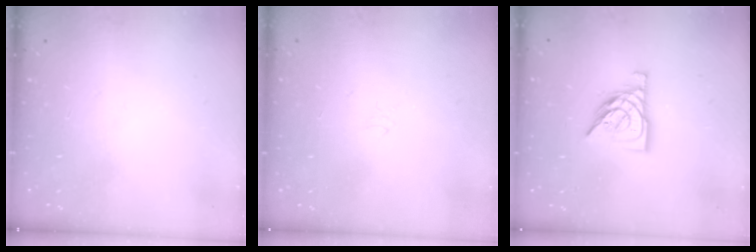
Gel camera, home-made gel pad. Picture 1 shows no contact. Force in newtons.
{"total": 1.3, "press": 1.3, "slide": 0.1}
{"total": 10.3, "press": 10.2, "slide": 0.8}